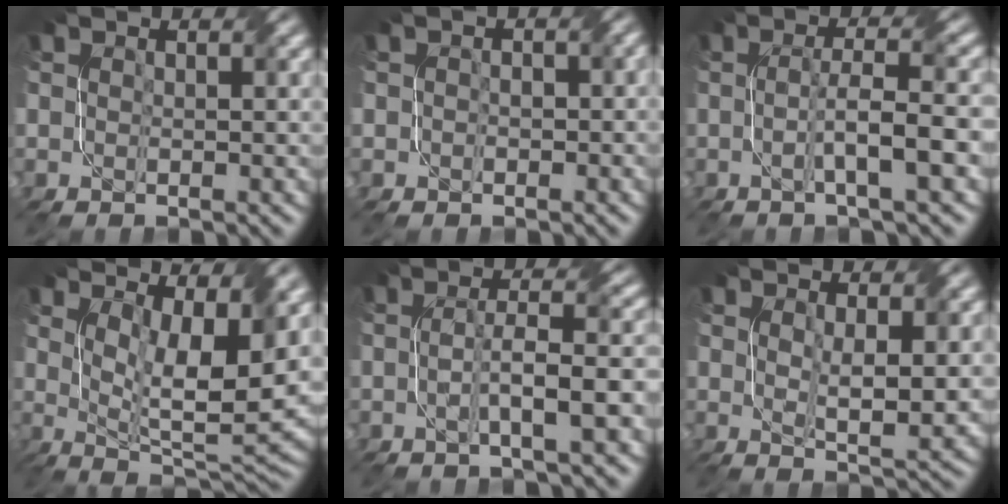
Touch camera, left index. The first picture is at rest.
{"total": 1.6, "force": [0.0, 1.3, 1.0], "torque": [-0.010, 0.001, -0.003]}
{"total": 4.7, "force": [-1.0, 0.5, 4.6], "torque": [-0.076, 0.010, -0.022]}
{"total": 10.0, "force": [3.2, 3.1, 9.0], "torque": [-0.143, -0.013, 0.059]}
{"total": 4.5, "force": [-1.3, 0.5, 4.3], "torque": [-0.073, 0.012, -0.026]}
{"total": 3.6, "force": [0.8, 0.8, 3.4], "torque": [-0.064, -0.006, 0.020]}